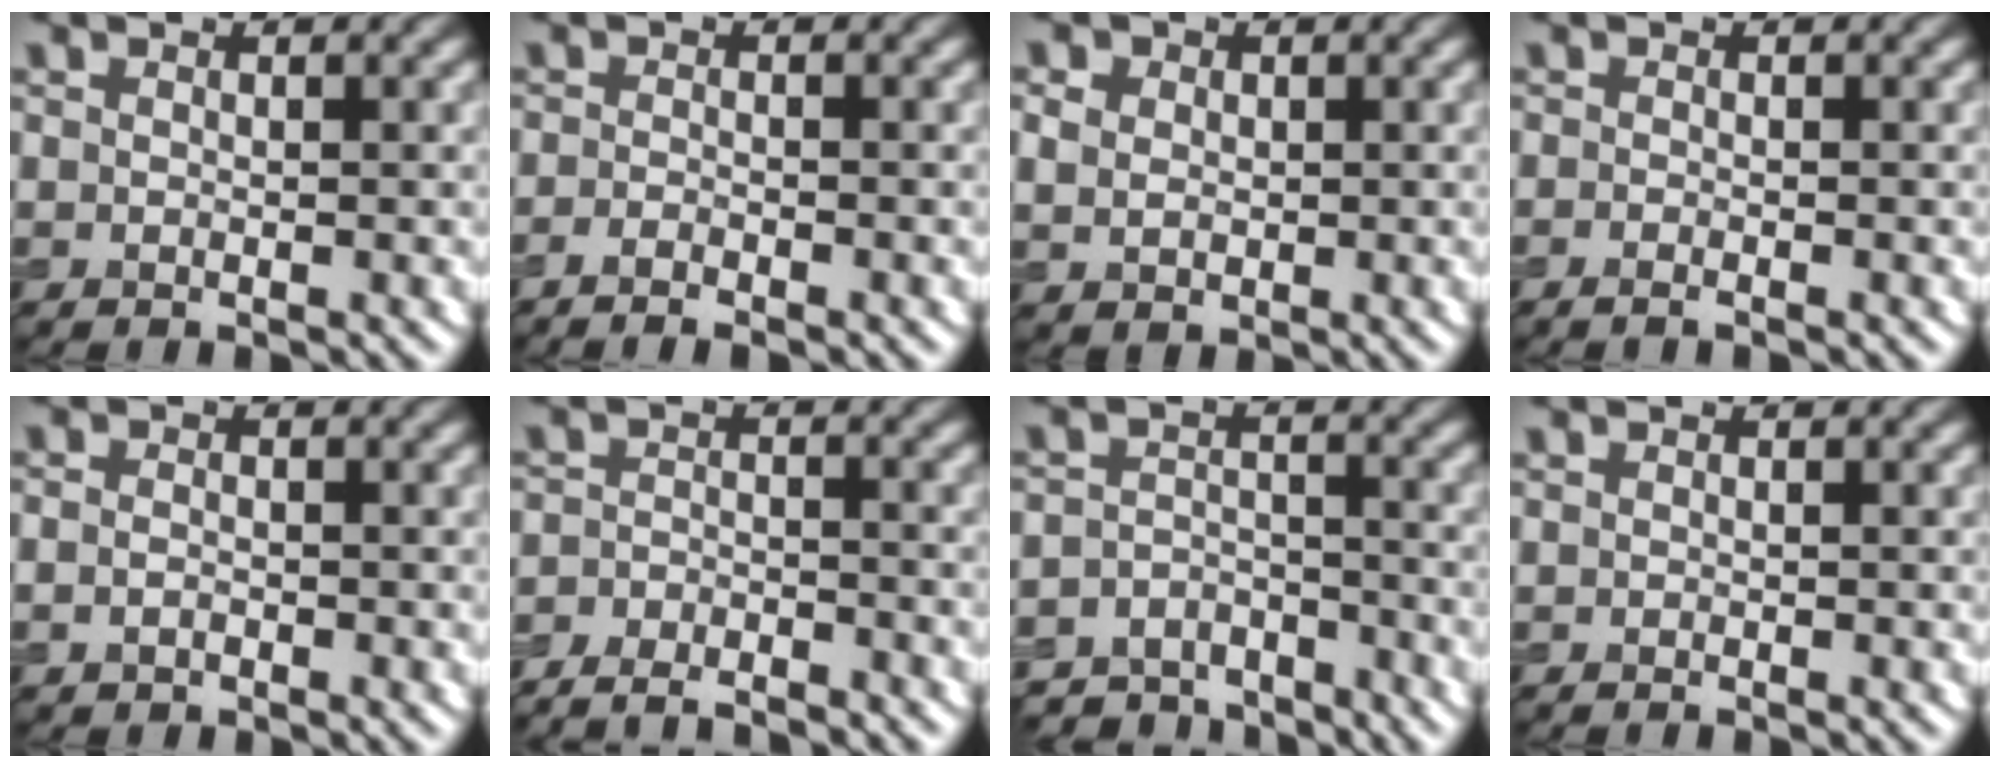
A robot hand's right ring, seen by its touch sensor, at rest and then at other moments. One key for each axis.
{"total": 1.8, "fx": -1.2, "fy": 0.3, "fz": 1.2, "tx": -0.023, "ty": -0.001, "tz": -0.027}
{"total": 4.1, "fx": 1.5, "fy": 3.2, "fz": 2.1, "tx": -0.036, "ty": 0.016, "tz": 0.005}
{"total": 1.1, "fx": -0.6, "fy": 0.3, "fz": 0.9, "tx": -0.009, "ty": -0.005, "tz": -0.014}
{"total": 1.2, "fx": -0.4, "fy": 0.8, "fz": 0.7, "tx": -0.014, "ty": 0.000, "tz": -0.011}
{"total": 6.4, "fx": -6.0, "fy": 1.6, "fz": 1.5, "tx": -0.017, "ty": -0.006, "tz": -0.091}
{"total": 5.9, "fx": -5.2, "fy": 2.7, "fz": 0.9, "tx": -0.009, "ty": -0.014, "tz": -0.091}
{"total": 0.0}